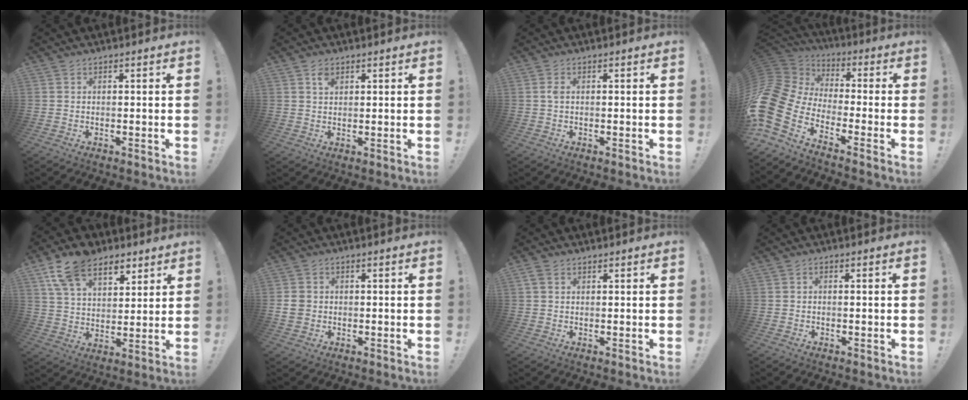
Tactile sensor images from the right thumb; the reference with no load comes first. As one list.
[{"total": 2.6, "force": [1.6, 1.6, 1.3], "torque": [-0.007, -0.009, 0.024]}, {"total": 1.3, "force": [0.1, 0.5, 1.2], "torque": [-0.033, 0.007, 0.002]}, {"total": 15.9, "force": [-6.1, 9.6, 11.1], "torque": [-0.256, 0.017, -0.105]}, {"total": 15.2, "force": [9.5, 9.1, 7.6], "torque": [-0.127, -0.045, 0.177]}, {"total": 4.2, "force": [0.1, 3.7, 1.8], "torque": [-0.027, 0.002, 0.003]}, {"total": 2.5, "force": [1.3, 1.6, 1.3], "torque": [-0.020, 0.002, 0.025]}, {"total": 1.0, "force": [-0.7, 0.1, 0.8], "torque": [-0.015, 0.001, -0.012]}]